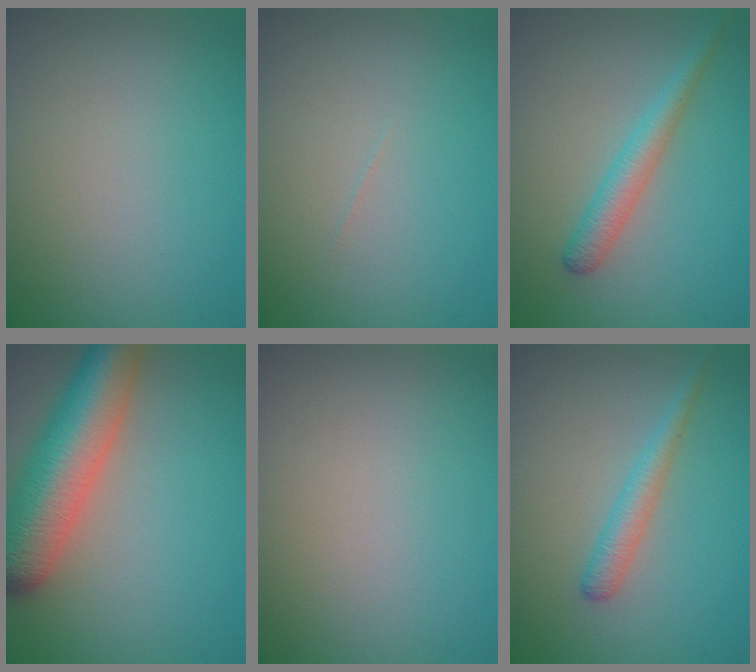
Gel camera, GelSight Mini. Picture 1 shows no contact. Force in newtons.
{"total": 0.0}
{"total": 2.7, "press": 2.7, "slide": 0.0}
{"total": 8.4, "press": 8.4, "slide": 0.4}
{"total": 0.0}
{"total": 2.1, "press": 2.1, "slide": 0.1}